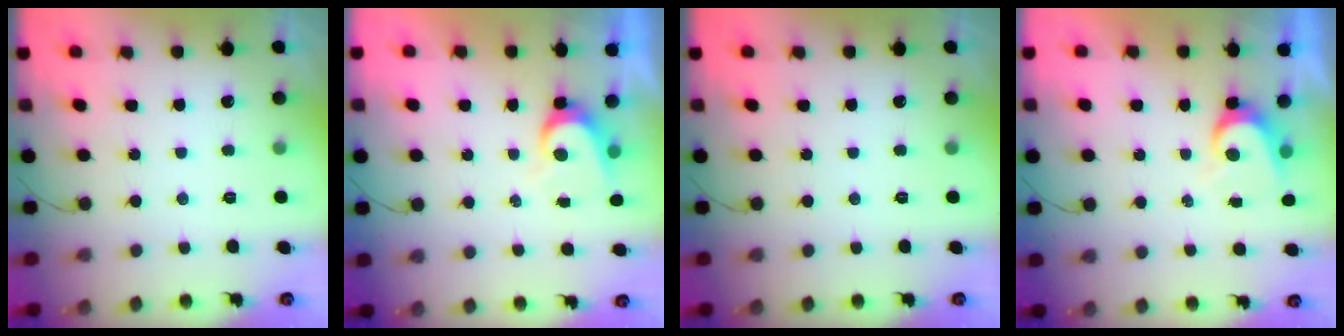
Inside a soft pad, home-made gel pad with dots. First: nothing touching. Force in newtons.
{"total": 5.0, "press": 5.0, "slide": 0.5}
{"total": 0.0}
{"total": 5.0, "press": 5.0, "slide": 0.5}